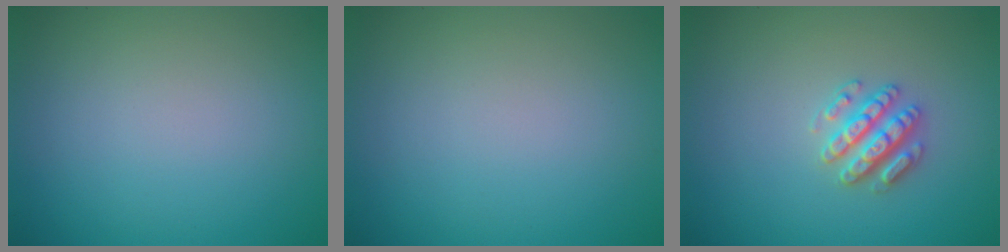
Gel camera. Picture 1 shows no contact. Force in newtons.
{"total": 0.0}
{"total": 2.9, "press": 2.8, "slide": 0.6}